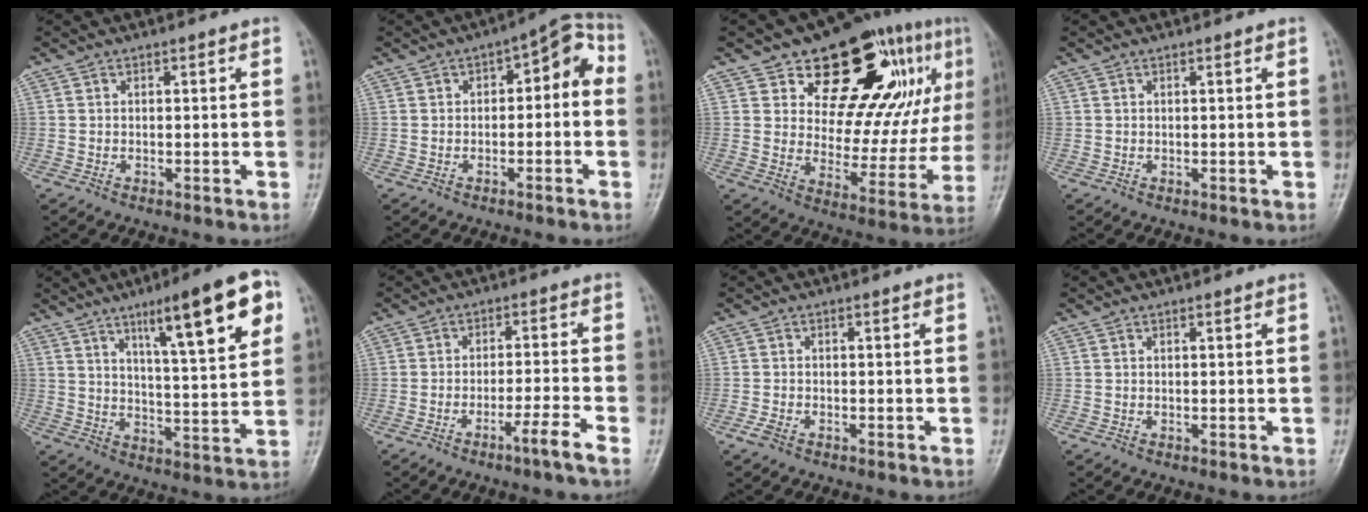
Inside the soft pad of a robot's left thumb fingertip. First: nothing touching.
{"total": 7.5, "force": [-0.1, 4.2, 6.2], "torque": [-0.041, 0.039, -0.015]}
{"total": 24.3, "force": [11.0, 12.4, 17.7], "torque": [-0.186, -0.019, 0.168]}
{"total": 0.0}
{"total": 17.0, "force": [8.3, 3.2, 14.5], "torque": [-0.197, -0.027, 0.126]}
{"total": 4.4, "force": [-3.1, -0.7, 3.0], "torque": [-0.063, 0.019, -0.057]}
{"total": 1.7, "force": [-1.1, 0.9, 0.8], "torque": [-0.023, 0.000, -0.023]}
{"total": 0.0}